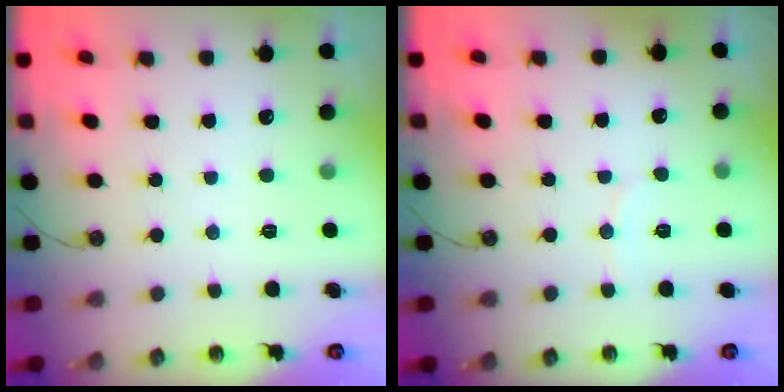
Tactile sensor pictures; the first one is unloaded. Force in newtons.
{"total": 3.5, "press": 3.5, "slide": 0.4}